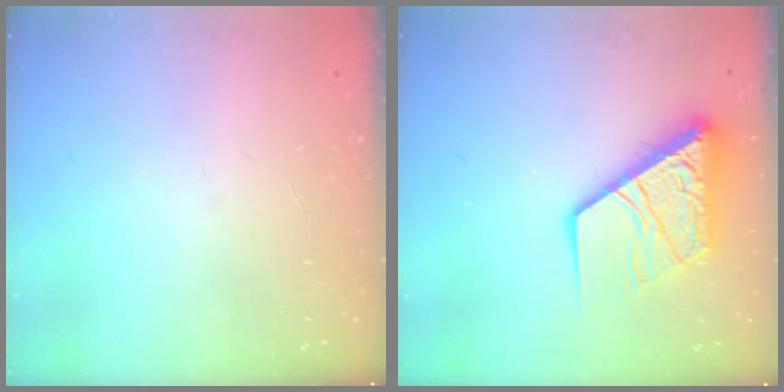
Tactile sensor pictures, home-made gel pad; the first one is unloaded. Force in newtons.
{"total": 14.4, "press": 14.3, "slide": 1.8}